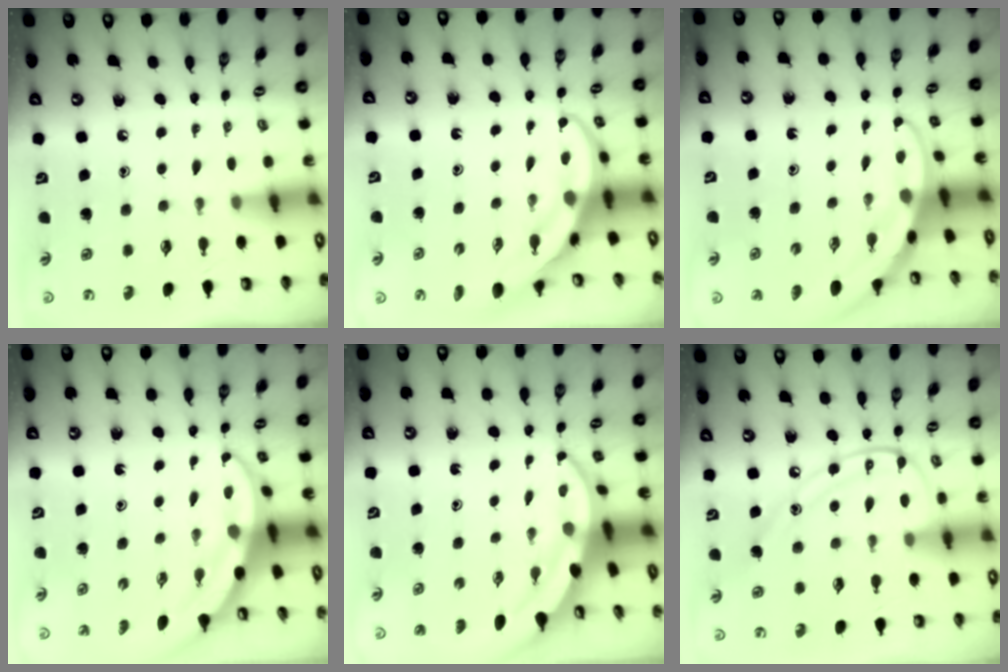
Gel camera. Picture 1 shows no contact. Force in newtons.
{"total": 4.0, "press": 4.0, "slide": 0.3}
{"total": 2.7, "press": 2.7, "slide": 0.0}
{"total": 3.4, "press": 3.4, "slide": 0.1}
{"total": 4.4, "press": 4.4, "slide": 0.4}
{"total": 14.4, "press": 14.3, "slide": 1.6}